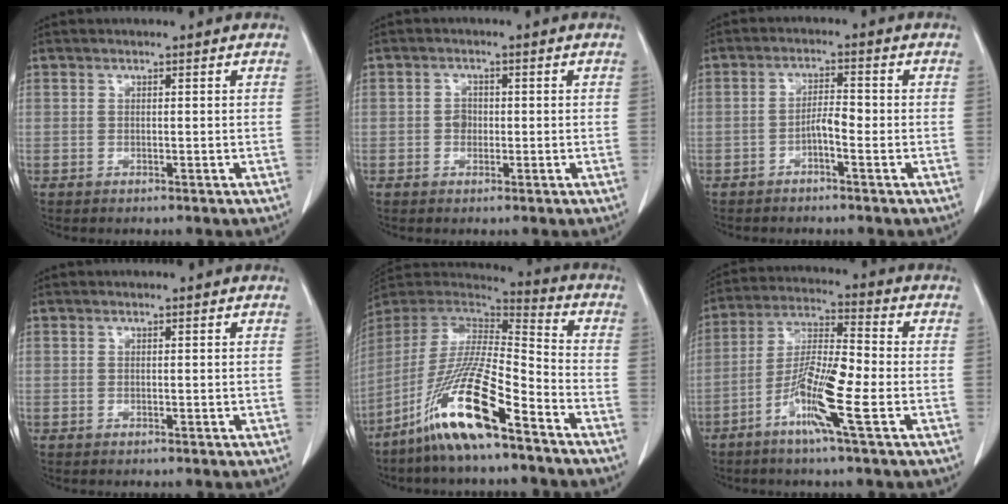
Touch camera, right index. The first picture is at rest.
{"total": 1.8, "force": [-0.3, 1.5, 0.9], "torque": [-0.013, 0.005, -0.004]}
{"total": 3.1, "force": [-1.3, 0.5, 2.7], "torque": [-0.046, 0.005, -0.026]}
{"total": 0.0}
{"total": 16.9, "force": [-10.6, 1.6, 13.0], "torque": [-0.275, -0.028, -0.204]}
{"total": 10.9, "force": [-4.4, 0.3, 10.0], "torque": [-0.196, -0.007, -0.093]}